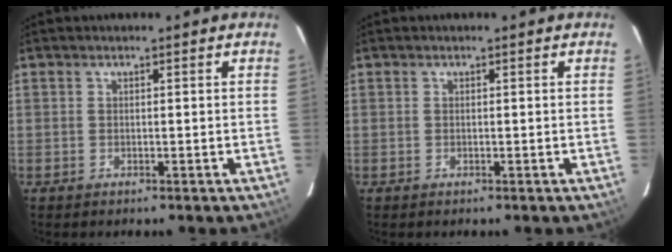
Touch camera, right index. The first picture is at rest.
{"total": 0.0}